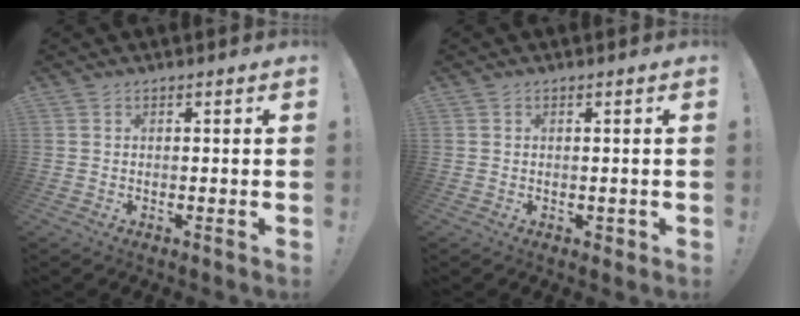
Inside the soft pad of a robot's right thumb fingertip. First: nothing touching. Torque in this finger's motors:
{"motor_torque": [-0.06, -0.20, -0.13, 0.09, -0.01]}